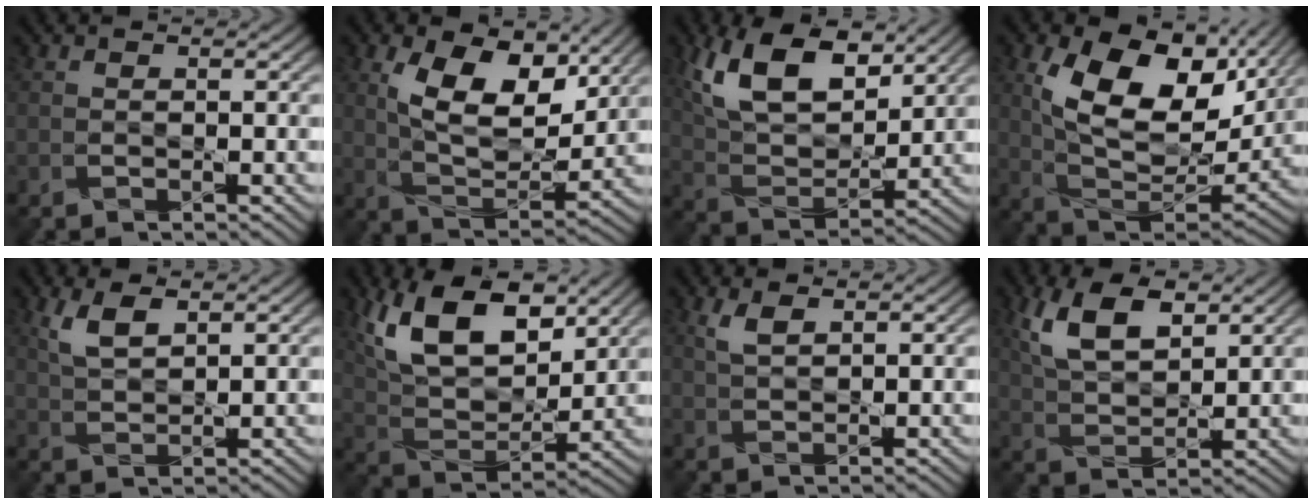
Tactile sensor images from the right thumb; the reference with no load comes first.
{"total": 10.8, "force": [4.6, 5.6, 8.0], "torque": [-0.152, -0.006, 0.082]}
{"total": 12.7, "force": [7.0, 6.1, 8.7], "torque": [-0.180, 0.011, 0.122]}
{"total": 15.0, "force": [5.2, 8.7, 11.1], "torque": [-0.209, -0.008, 0.101]}
{"total": 4.2, "force": [2.5, 1.6, 3.0], "torque": [-0.077, 0.003, 0.051]}
{"total": 14.1, "force": [7.8, 6.9, 9.5], "torque": [-0.191, 0.007, 0.125]}
{"total": 2.7, "force": [1.7, 0.9, 1.9], "torque": [-0.052, 0.005, 0.035]}
{"total": 8.3, "force": [4.2, 4.0, 6.0], "torque": [-0.140, 0.008, 0.081]}